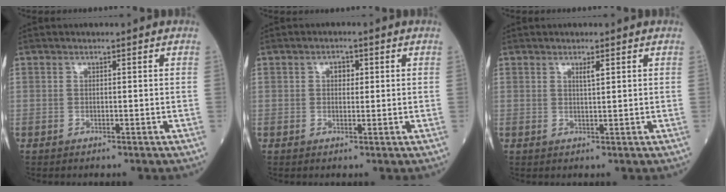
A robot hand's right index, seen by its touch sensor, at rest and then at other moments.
{"total": 1.9, "force": [0.5, 1.2, 1.4], "torque": [-0.020, 0.006, 0.007]}
{"total": 1.4, "force": [1.0, 0.0, 1.0], "torque": [-0.018, 0.000, 0.019]}